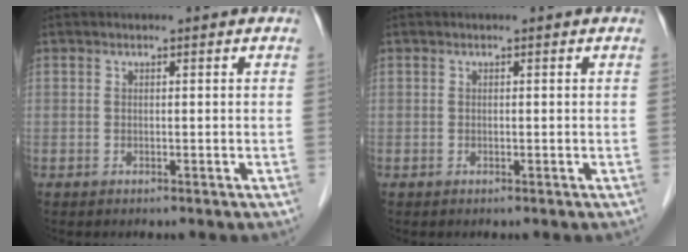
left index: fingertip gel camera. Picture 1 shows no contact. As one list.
[{"total": 0.0}]